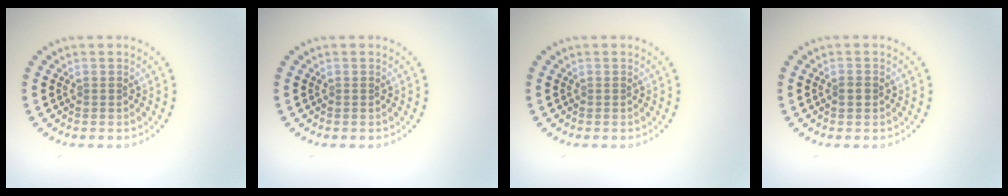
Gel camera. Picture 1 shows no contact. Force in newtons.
{"total": 0.0}
{"total": 0.0}
{"total": 1.2, "press": 1.2, "slide": 0.2}